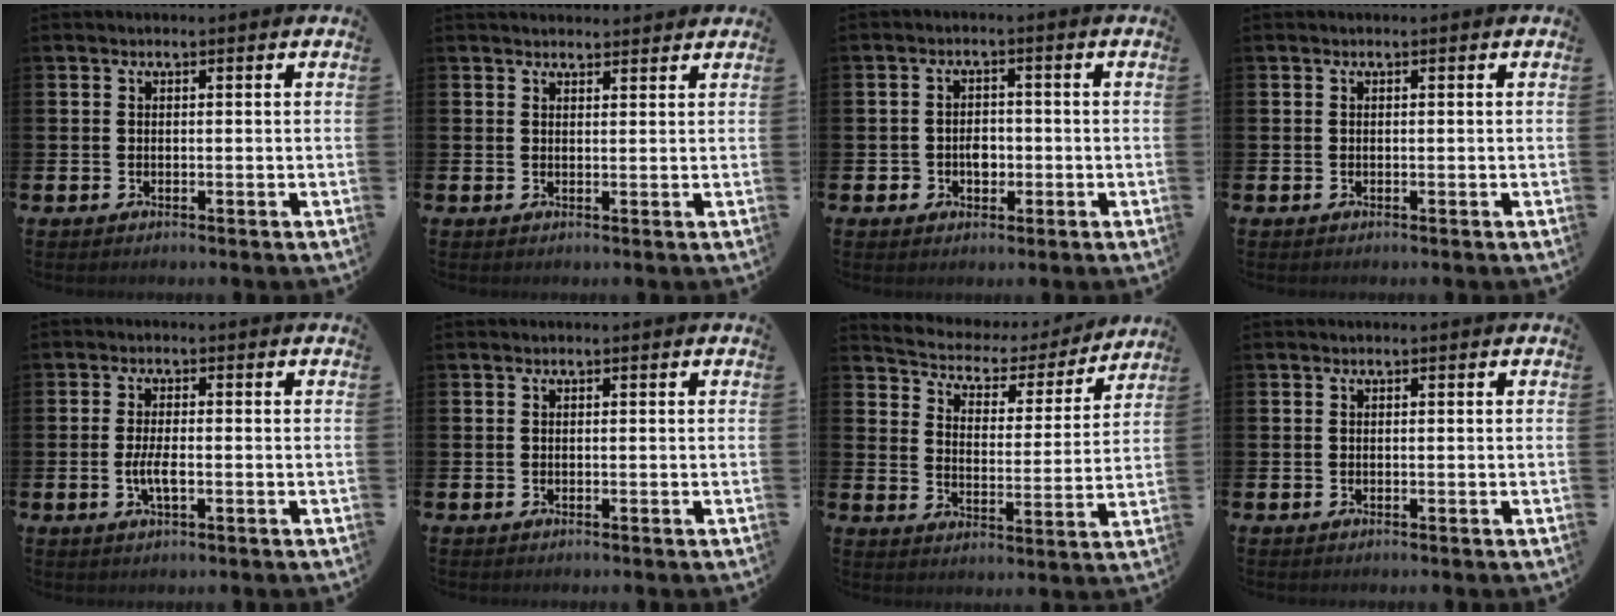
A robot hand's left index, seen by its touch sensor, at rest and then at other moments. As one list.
[{"total": 1.8, "force": [1.8, 0.4, 0.1], "torque": [0.003, -0.007, 0.031]}, {"total": 2.7, "force": [-0.7, 2.3, 1.3], "torque": [-0.021, 0.003, -0.019]}, {"total": 0.0}, {"total": 3.1, "force": [-0.7, 1.0, 2.9], "torque": [-0.050, 0.002, -0.013]}, {"total": 0.0}, {"total": 4.3, "force": [3.8, 2.0, 0.7], "torque": [-0.046, -0.031, 0.058]}, {"total": 0.0}]